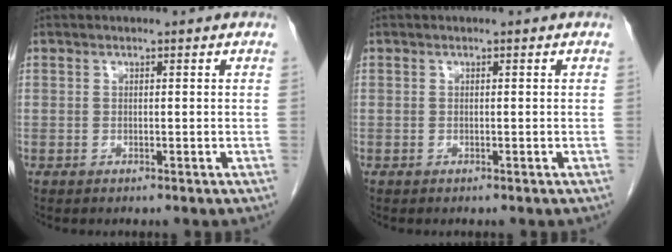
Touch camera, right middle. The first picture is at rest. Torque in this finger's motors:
{"motor_torque": [0.58, -0.89, -0.02, -0.07]}